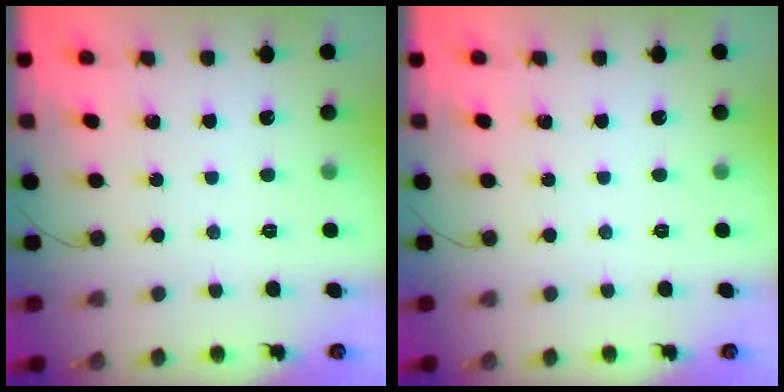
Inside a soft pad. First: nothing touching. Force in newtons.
{"total": 0.0}